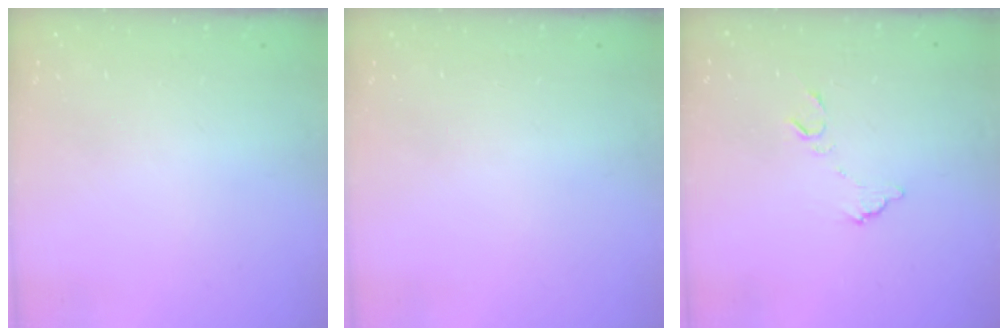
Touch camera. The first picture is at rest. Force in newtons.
{"total": 0.0}
{"total": 6.3, "press": 6.3, "slide": 0.4}